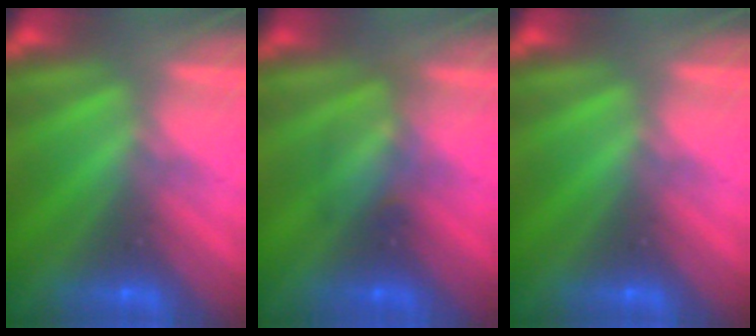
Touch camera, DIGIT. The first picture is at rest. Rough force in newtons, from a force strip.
{"total": 2.4}
{"total": 0.0}